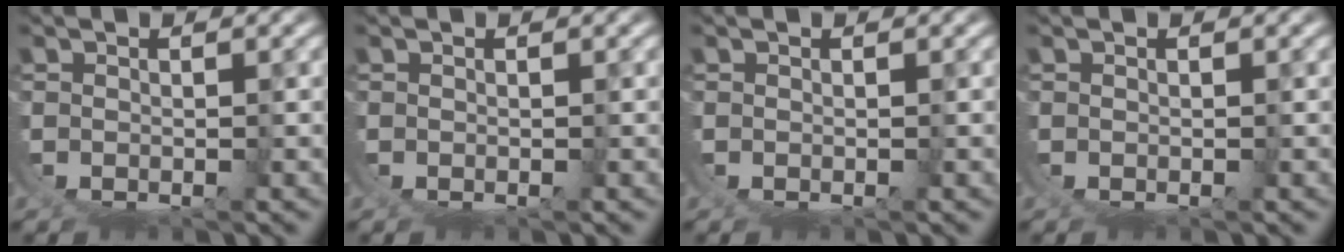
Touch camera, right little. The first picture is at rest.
{"total": 0.0}
{"total": 0.0}
{"total": 0.0}